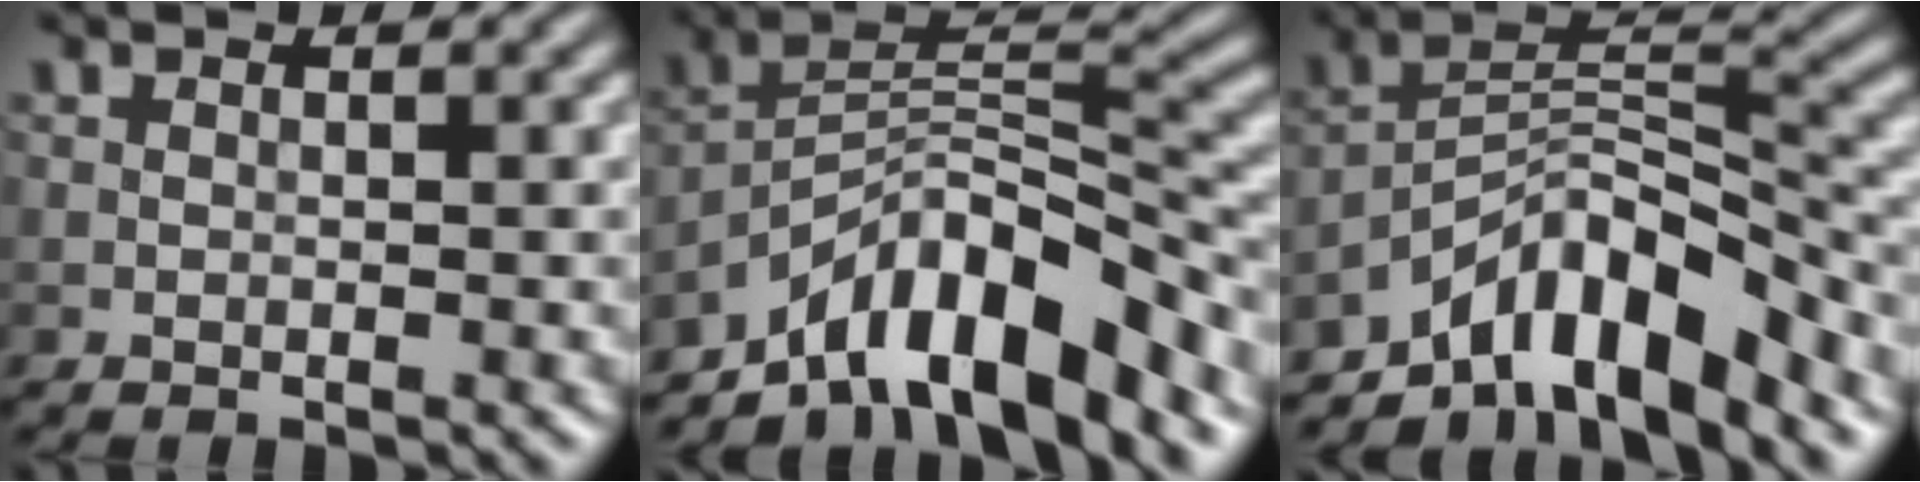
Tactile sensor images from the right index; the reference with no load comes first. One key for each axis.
{"total": 10.3, "fx": -7.6, "fy": 3.0, "fz": 6.3, "tx": -0.090, "ty": 0.009, "tz": -0.145}
{"total": 9.0, "fx": -6.6, "fy": 2.6, "fz": 5.5, "tx": -0.076, "ty": 0.007, "tz": -0.128}